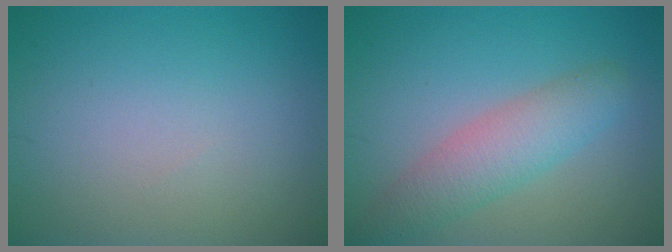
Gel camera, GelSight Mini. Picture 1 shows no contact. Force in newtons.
{"total": 4.2, "press": 4.2, "slide": 0.4}